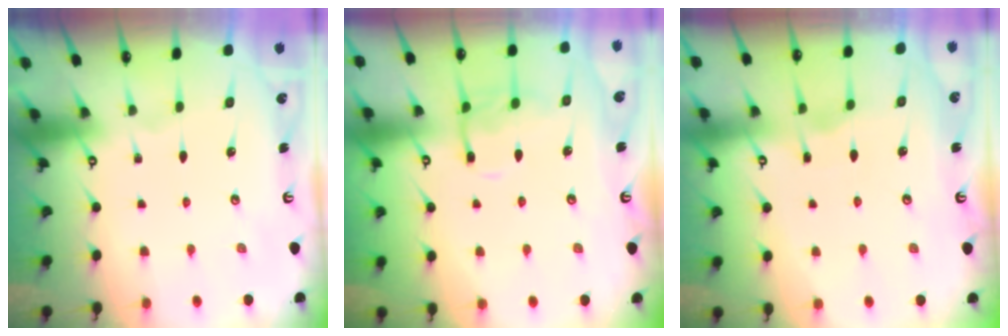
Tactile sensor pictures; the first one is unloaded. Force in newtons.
{"total": 10.1, "press": 10.1, "slide": 0.8}
{"total": 2.7, "press": 2.6, "slide": 0.3}